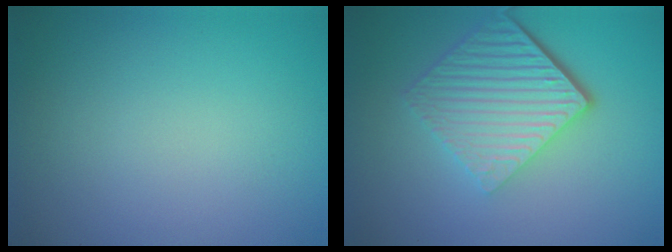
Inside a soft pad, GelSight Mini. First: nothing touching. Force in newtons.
{"total": 6.4, "press": 4.3, "slide": 4.8}